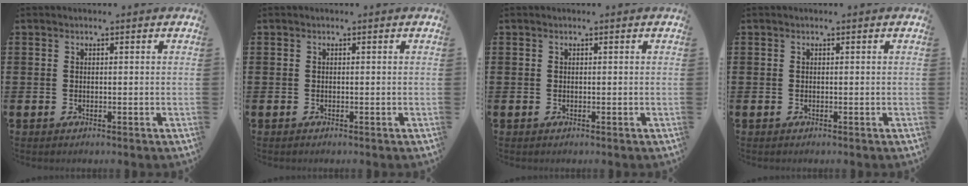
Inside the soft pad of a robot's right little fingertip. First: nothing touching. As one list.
[{"total": 0.0}, {"total": 0.0}, {"total": 0.0}]